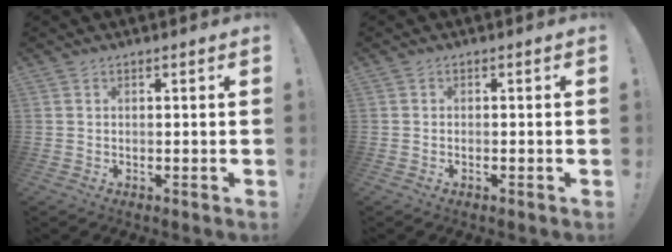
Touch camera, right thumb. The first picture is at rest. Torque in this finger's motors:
{"motor_torque": [-0.26, 0.02, 0.08, 0.03, 0.01]}